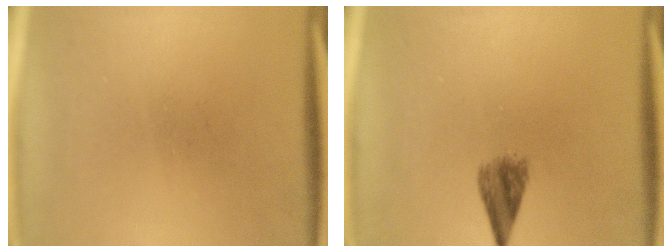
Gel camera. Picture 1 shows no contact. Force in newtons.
{"total": 3.5}